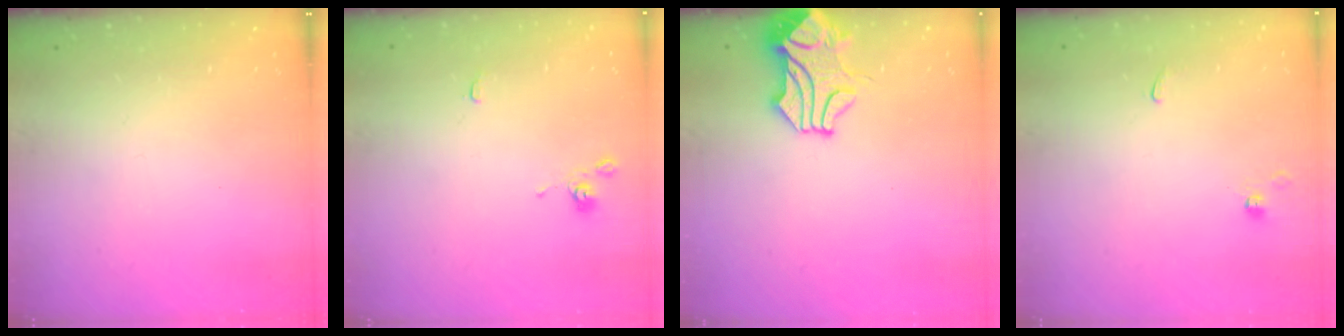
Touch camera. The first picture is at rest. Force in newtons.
{"total": 0.0}
{"total": 1.5, "press": 1.5, "slide": 0.2}
{"total": 0.9, "press": 0.9, "slide": 0.2}